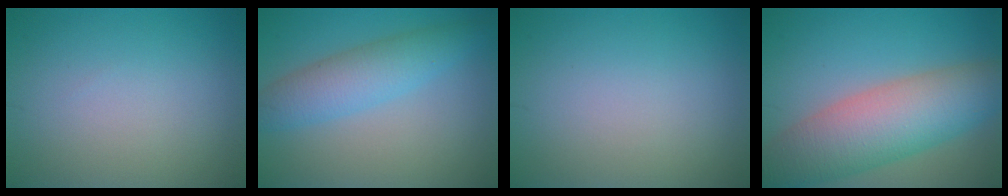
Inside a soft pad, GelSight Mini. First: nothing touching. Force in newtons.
{"total": 4.5, "press": 4.5, "slide": 0.1}
{"total": 0.0}
{"total": 9.3, "press": 9.3, "slide": 0.6}